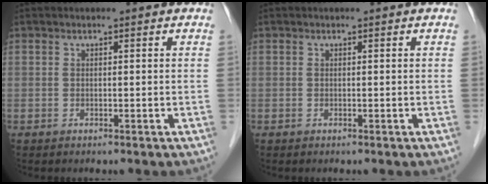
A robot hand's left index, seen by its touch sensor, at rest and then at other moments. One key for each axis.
{"total": 0.0}